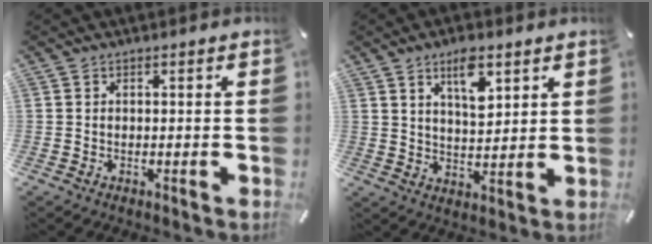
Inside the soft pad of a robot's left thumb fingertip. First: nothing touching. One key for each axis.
{"total": 8.3, "fx": 5.0, "fy": 3.9, "fz": 5.4, "tx": -0.078, "ty": -0.021, "tz": 0.083}